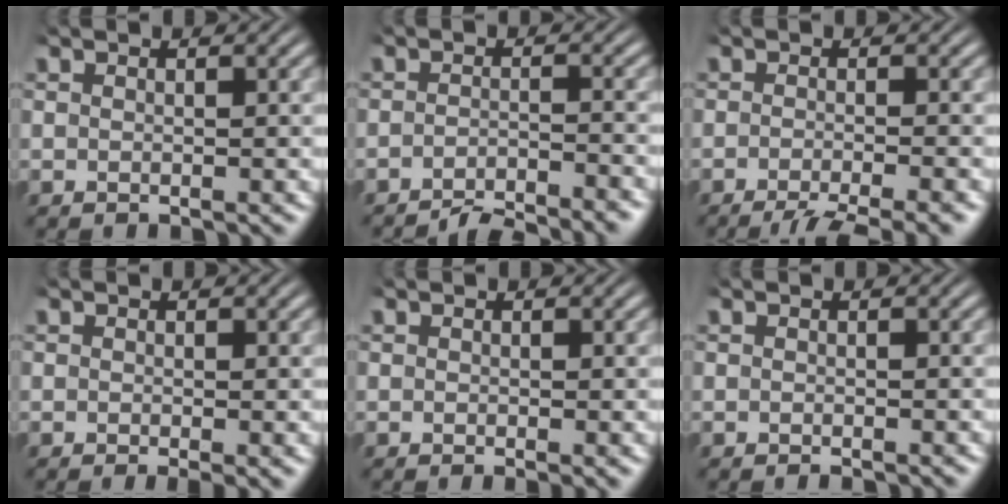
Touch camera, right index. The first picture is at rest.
{"total": 4.8, "force": [-4.7, 0.5, 0.9], "torque": [-0.003, -0.007, -0.078]}
{"total": 6.8, "force": [-5.7, 1.9, 3.1], "torque": [-0.036, -0.010, -0.084]}
{"total": 1.3, "force": [-0.8, 0.1, 1.0], "torque": [-0.008, -0.003, -0.010]}
{"total": 0.7, "force": [-0.5, -0.1, 0.6], "torque": [-0.002, 0.001, -0.006]}
{"total": 0.7, "force": [-0.7, -0.2, 0.1], "torque": [0.000, 0.000, -0.011]}